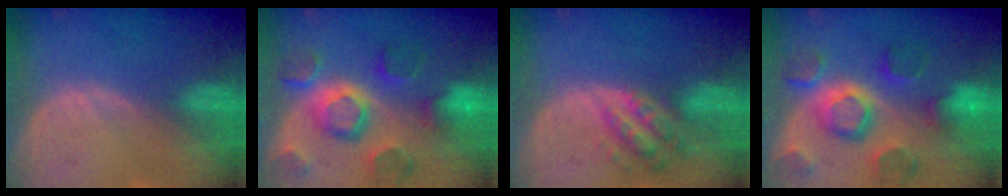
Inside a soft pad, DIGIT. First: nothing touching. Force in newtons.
{"total": 11.3, "press": 10.0, "slide": 5.3}
{"total": 6.2, "press": 5.6, "slide": 2.7}
{"total": 11.3, "press": 10.0, "slide": 5.3}